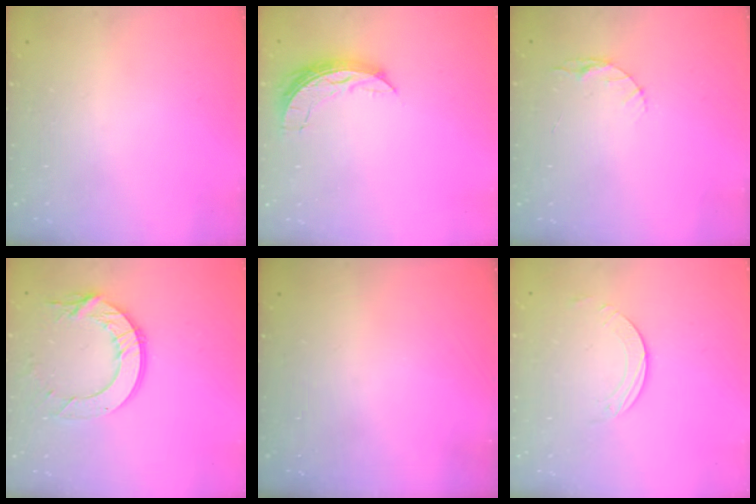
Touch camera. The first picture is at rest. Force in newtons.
{"total": 7.6, "press": 7.5, "slide": 1.1}
{"total": 3.3, "press": 3.3, "slide": 0.4}
{"total": 12.6, "press": 12.6, "slide": 1.1}
{"total": 0.0}
{"total": 2.5, "press": 2.5, "slide": 0.2}